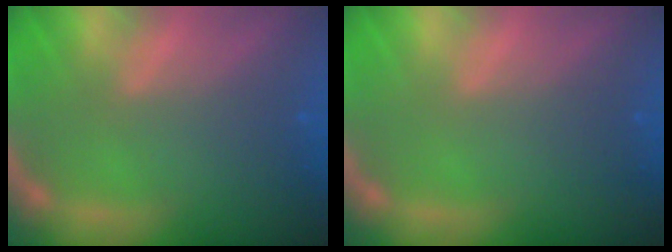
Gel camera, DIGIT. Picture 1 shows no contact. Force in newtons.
{"total": 0.0}